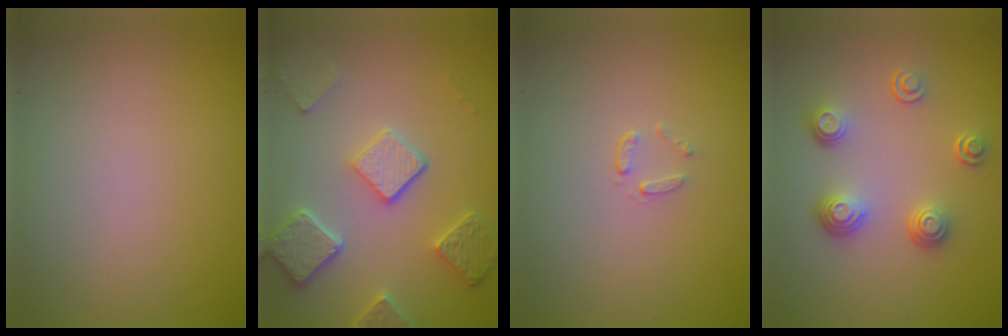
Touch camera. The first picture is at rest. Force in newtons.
{"total": 5.3, "press": 4.0, "slide": 3.5}
{"total": 0.7, "press": 0.4, "slide": 0.6}
{"total": 3.6, "press": 2.6, "slide": 2.4}